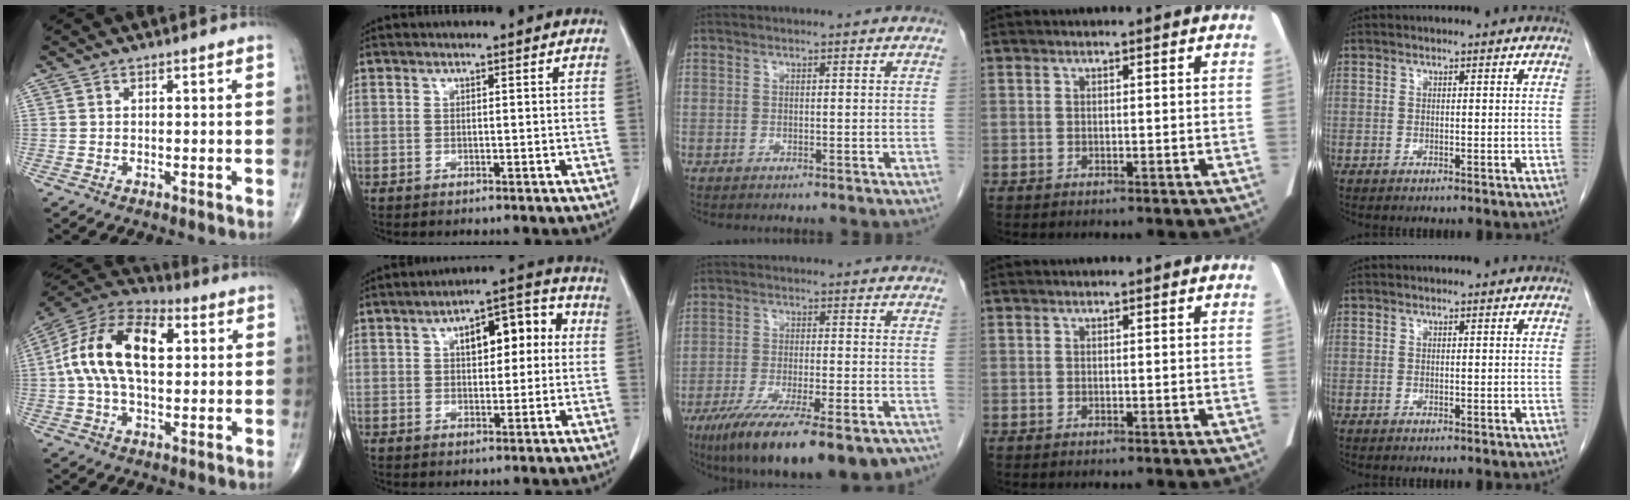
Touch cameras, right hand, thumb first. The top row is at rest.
{"thumb": {"total": 18.3, "force": [3.0, 10.1, 14.9], "torque": [-0.275, 0.027, 0.042]}, "index": {"total": 9.5, "force": [1.8, 4.1, 8.3], "torque": [-0.111, 0.044, 0.025]}, "middle": {"total": 21.5, "force": [-16.2, 4.3, 13.4], "torque": [-0.177, -0.026, -0.236]}}